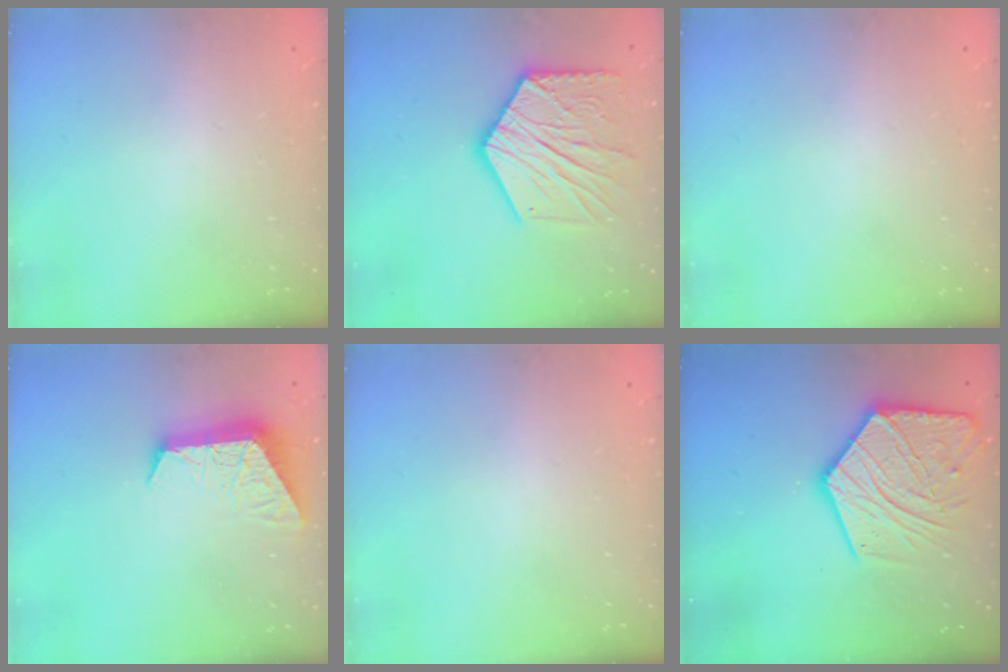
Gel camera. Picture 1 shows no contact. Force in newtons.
{"total": 18.1, "press": 18.1, "slide": 1.3}
{"total": 0.0}
{"total": 9.8, "press": 9.8, "slide": 0.6}
{"total": 0.0}
{"total": 20.8, "press": 20.7, "slide": 1.6}